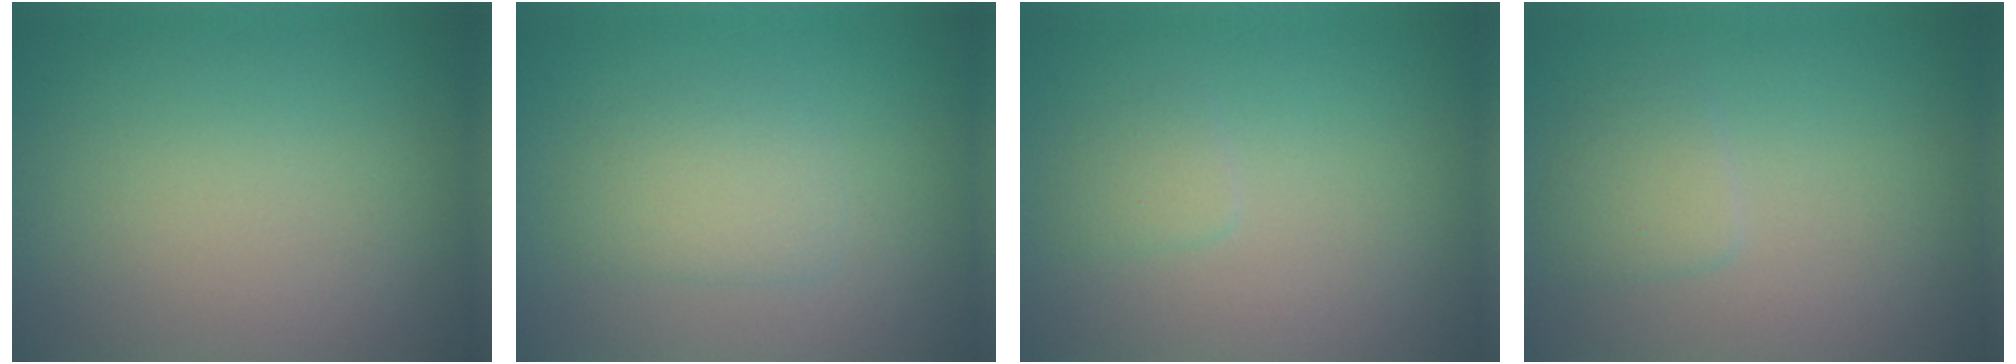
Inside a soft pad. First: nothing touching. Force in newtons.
{"total": 2.4, "press": 2.4, "slide": 0.4}
{"total": 1.1, "press": 1.1, "slide": 0.1}
{"total": 1.6, "press": 1.6, "slide": 0.1}